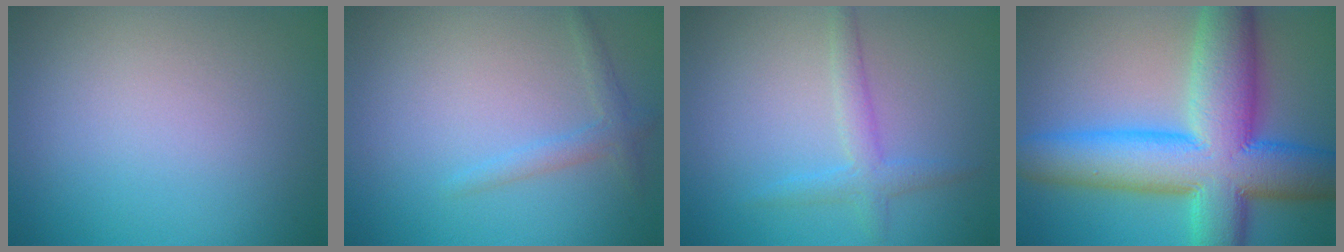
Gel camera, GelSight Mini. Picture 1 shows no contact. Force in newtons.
{"total": 1.5, "press": 1.5, "slide": 0.1}
{"total": 2.3, "press": 2.3, "slide": 0.1}
{"total": 13.0, "press": 13.0, "slide": 0.3}